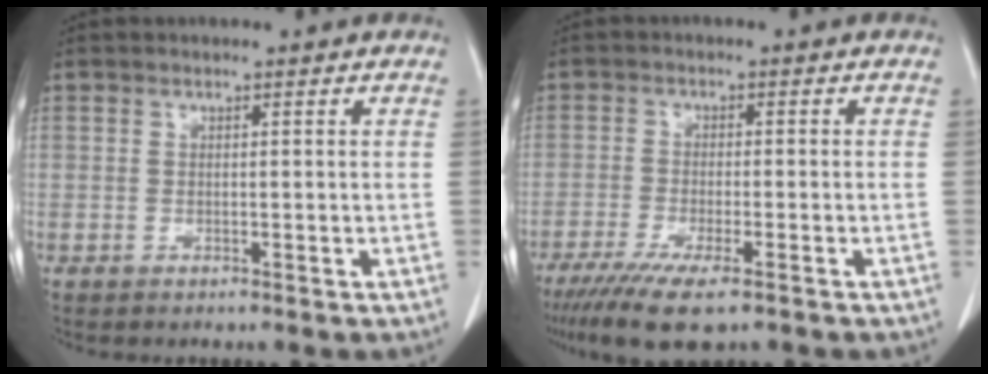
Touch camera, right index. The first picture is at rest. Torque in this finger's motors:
{"motor_torque": [0.97, -0.87, 0.39, 0.14]}